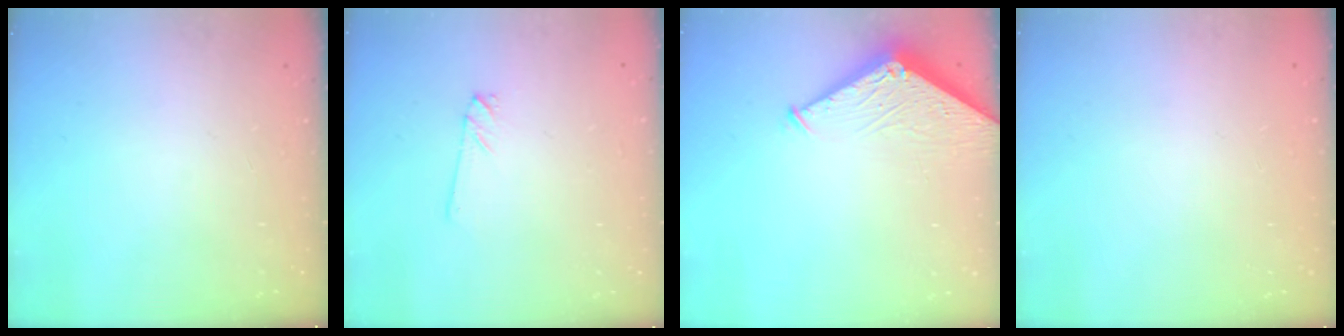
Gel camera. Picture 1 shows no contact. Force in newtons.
{"total": 0.8, "press": 0.8, "slide": 0.1}
{"total": 6.5, "press": 6.4, "slide": 0.5}
{"total": 0.0}